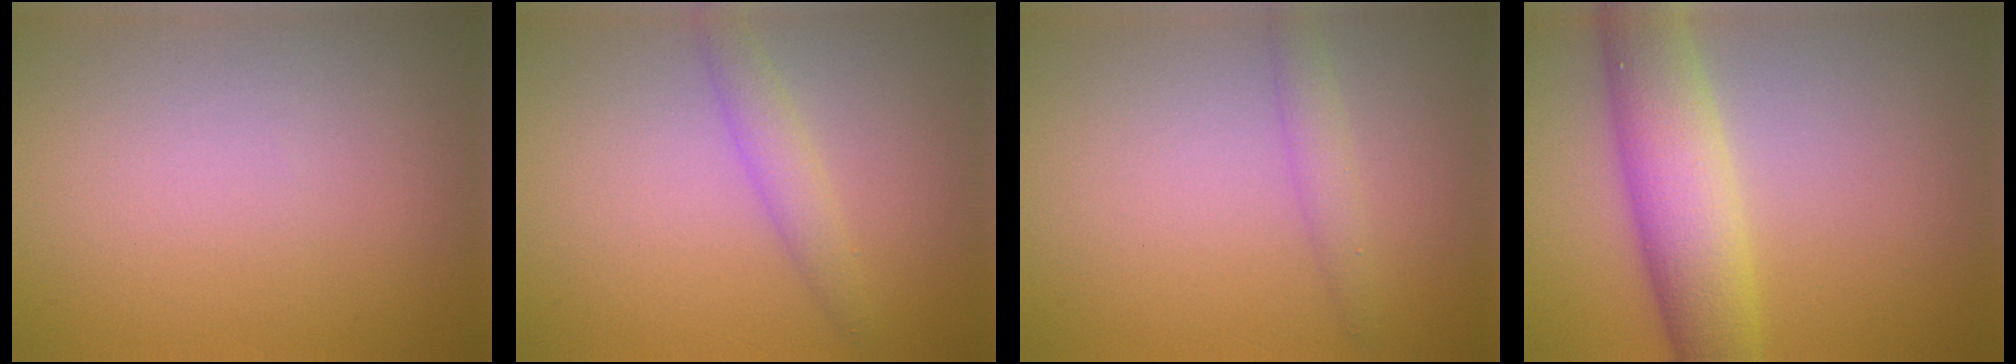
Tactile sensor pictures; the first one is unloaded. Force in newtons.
{"total": 2.2, "press": 2.2, "slide": 0.2}
{"total": 1.8, "press": 1.8, "slide": 0.0}
{"total": 6.9, "press": 6.9, "slide": 0.1}